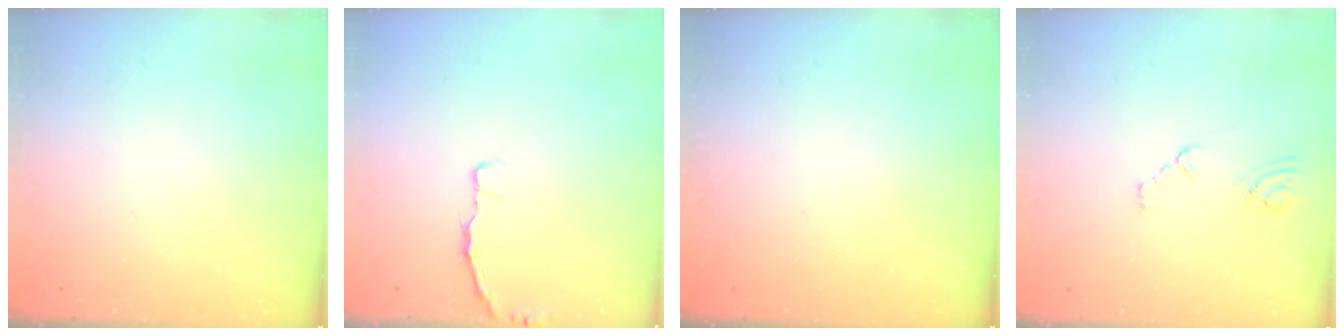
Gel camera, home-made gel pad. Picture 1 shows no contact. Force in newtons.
{"total": 3.7, "press": 3.7, "slide": 0.6}
{"total": 0.0}
{"total": 2.1, "press": 2.1, "slide": 0.4}